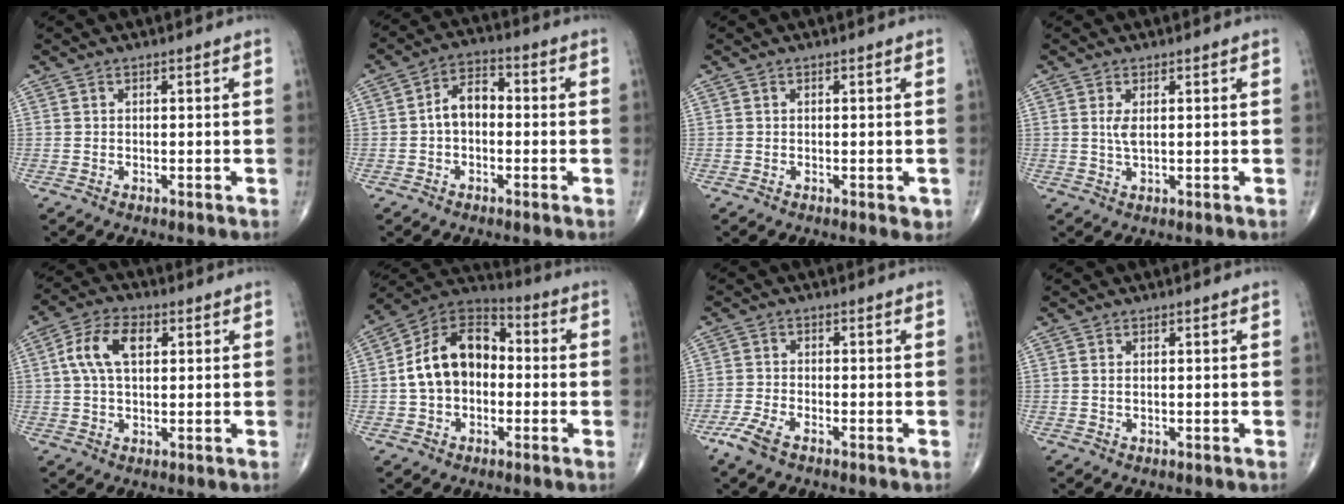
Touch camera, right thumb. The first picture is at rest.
{"total": 6.3, "force": [-0.6, 4.1, 4.7], "torque": [-0.069, 0.025, -0.021]}
{"total": 1.5, "force": [-0.4, 0.8, 1.2], "torque": [-0.005, -0.001, -0.005]}
{"total": 2.3, "force": [0.5, 0.8, 2.1], "torque": [-0.048, -0.004, 0.016]}
{"total": 9.0, "force": [2.2, 5.1, 7.1], "torque": [-0.137, 0.017, 0.038]}
{"total": 14.7, "force": [-0.5, 10.4, 10.3], "torque": [-0.157, 0.040, -0.023]}
{"total": 4.4, "force": [-2.9, 1.5, 2.9], "torque": [-0.074, 0.007, -0.059]}
{"total": 0.6, "force": [0.2, 0.3, 0.5], "torque": [-0.014, 0.003, 0.006]}